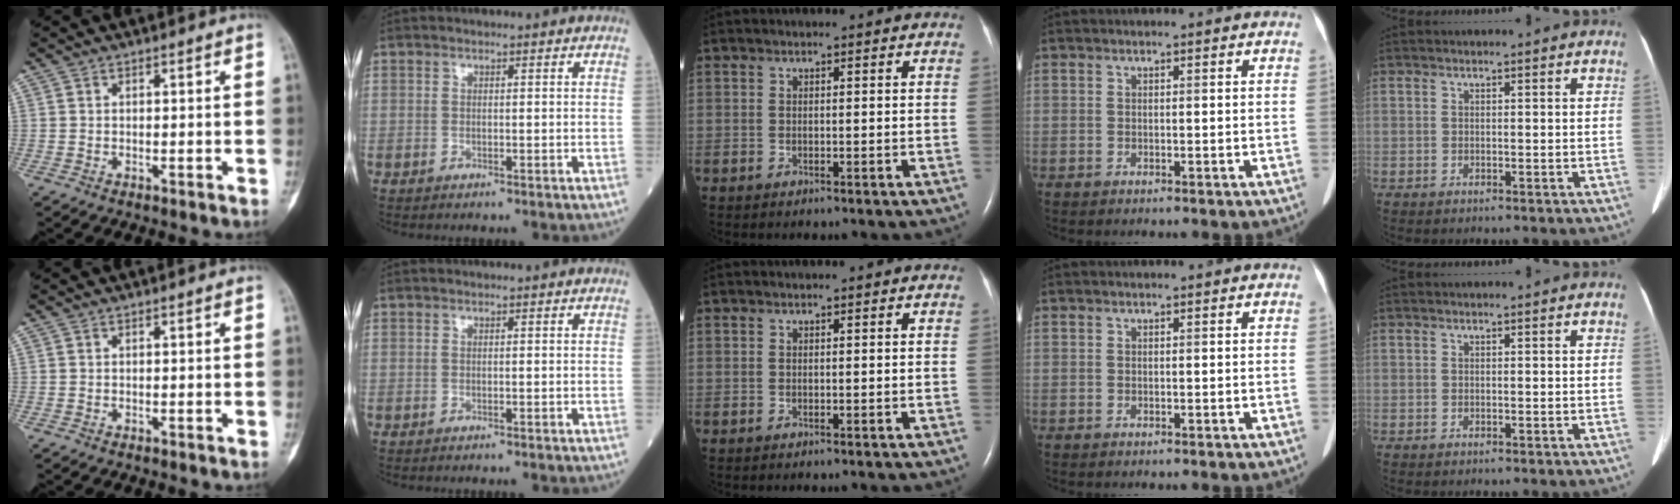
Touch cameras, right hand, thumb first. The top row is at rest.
{}